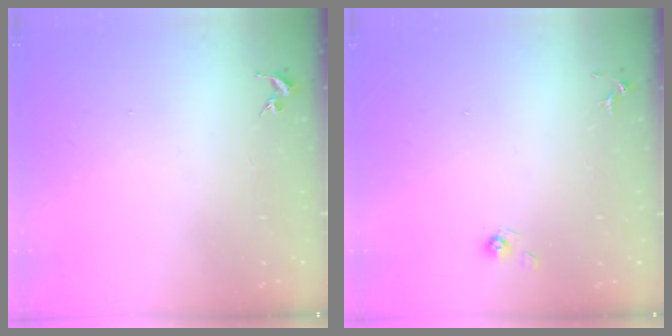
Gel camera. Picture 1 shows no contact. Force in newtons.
{"total": 4.7, "press": 4.4, "slide": 1.5}